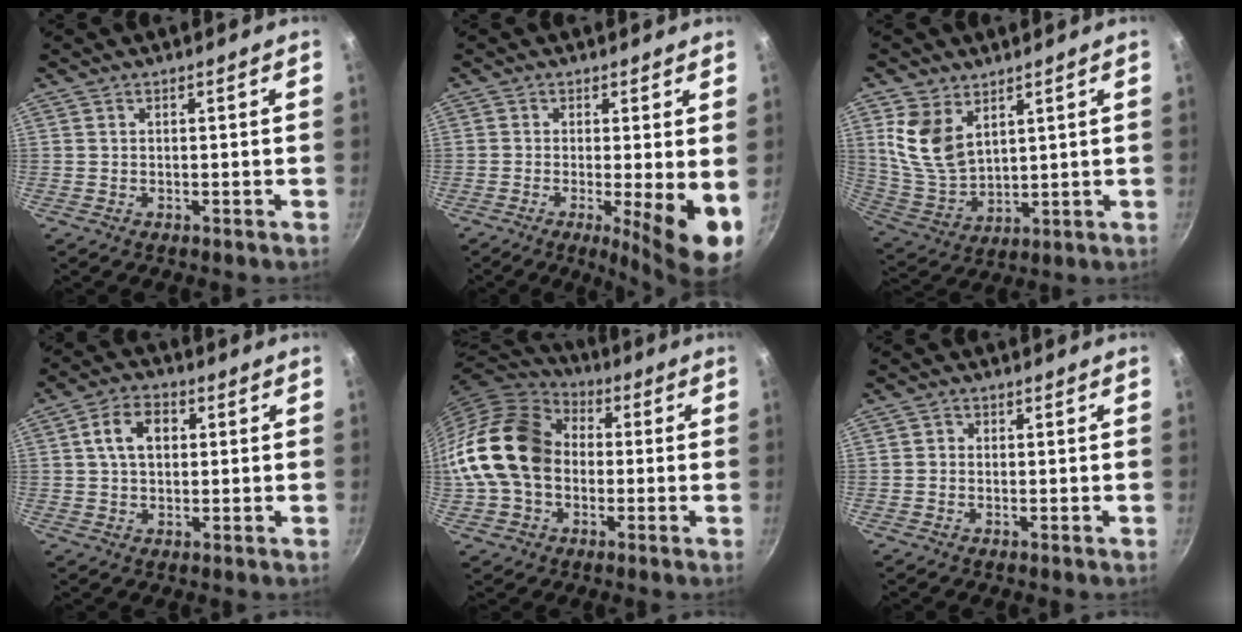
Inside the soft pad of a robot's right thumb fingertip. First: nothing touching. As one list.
[{"total": 9.3, "force": [-1.3, 1.5, 9.0], "torque": [-0.124, -0.017, -0.018]}, {"total": 11.0, "force": [4.9, 6.9, 7.0], "torque": [-0.126, -0.033, 0.114]}, {"total": 7.8, "force": [1.6, 5.4, 5.4], "torque": [-0.076, 0.012, 0.020]}, {"total": 19.6, "force": [-0.2, 14.9, 12.7], "torque": [-0.225, 0.041, -0.011]}, {"total": 1.3, "force": [-0.2, 1.2, 0.4], "torque": [-0.004, 0.004, -0.008]}]